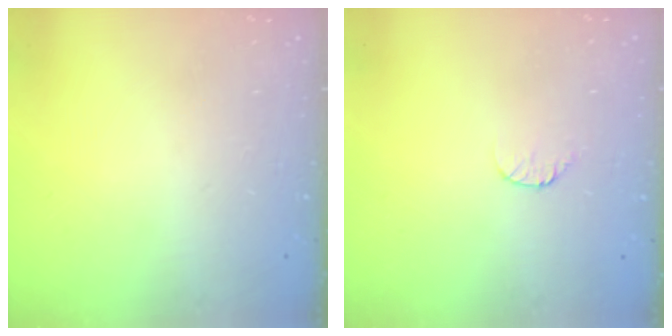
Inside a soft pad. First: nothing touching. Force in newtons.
{"total": 5.7, "press": 5.7, "slide": 0.6}